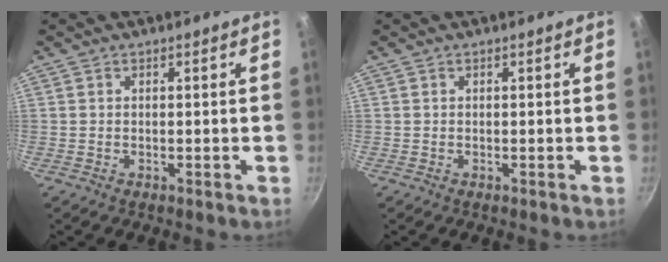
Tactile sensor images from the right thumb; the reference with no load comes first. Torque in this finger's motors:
{"motor_torque": [-0.20, -0.21, -0.10, 0.04, 0.00]}